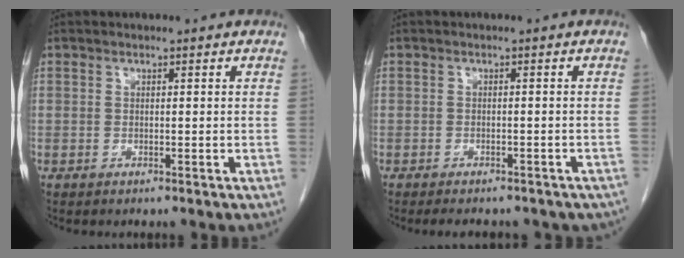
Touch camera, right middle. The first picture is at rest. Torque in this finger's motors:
{"motor_torque": [0.66, -0.64, 0.07, 0.02]}